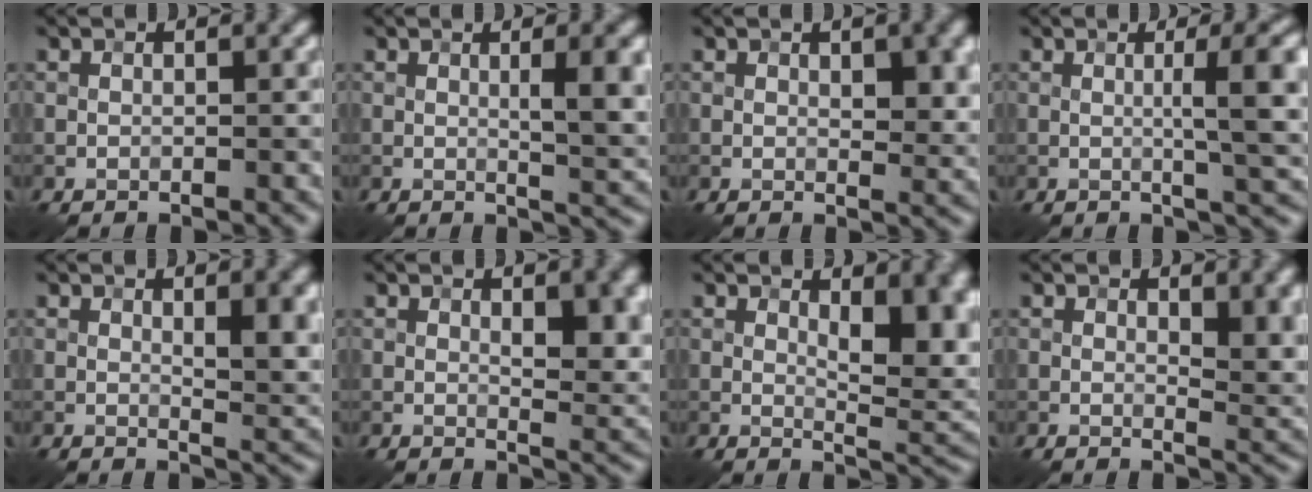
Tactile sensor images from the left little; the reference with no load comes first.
{"total": 4.9, "force": [0.6, 0.9, 4.8], "torque": [-0.069, 0.001, 0.010]}
{"total": 3.8, "force": [0.8, 1.6, 3.4], "torque": [-0.041, -0.001, 0.015]}
{"total": 5.8, "force": [0.2, 1.0, 5.7], "torque": [-0.081, 0.009, 0.004]}
{"total": 5.4, "force": [1.2, 1.6, 5.0], "torque": [-0.064, -0.002, 0.021]}
{"total": 5.9, "force": [1.4, 2.4, 5.2], "torque": [-0.064, -0.003, 0.026]}
{"total": 8.2, "force": [1.3, 3.4, 7.4], "torque": [-0.098, -0.001, 0.025]}
{"total": 5.1, "force": [1.3, 1.9, 4.5], "torque": [-0.056, -0.004, 0.022]}